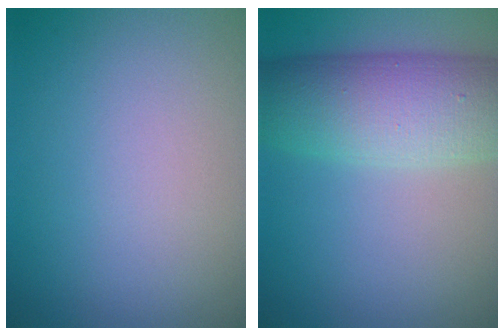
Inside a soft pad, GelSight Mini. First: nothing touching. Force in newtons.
{"total": 8.7, "press": 8.7, "slide": 0.3}